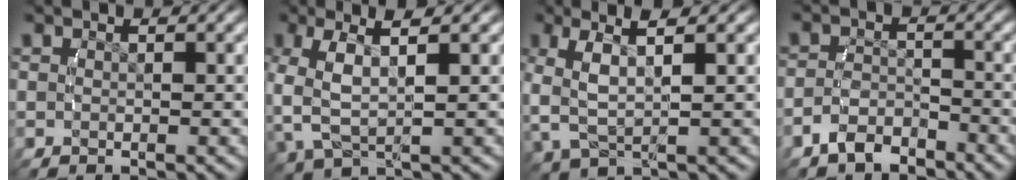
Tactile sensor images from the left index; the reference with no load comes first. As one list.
[{"total": 6.1, "force": [1.1, 3.3, 5.0], "torque": [-0.127, 0.002, 0.023]}, {"total": 5.2, "force": [1.2, 2.6, 4.4], "torque": [-0.113, 0.007, 0.023]}, {"total": 3.5, "force": [-3.0, 1.5, 1.0], "torque": [-0.015, -0.010, -0.049]}]